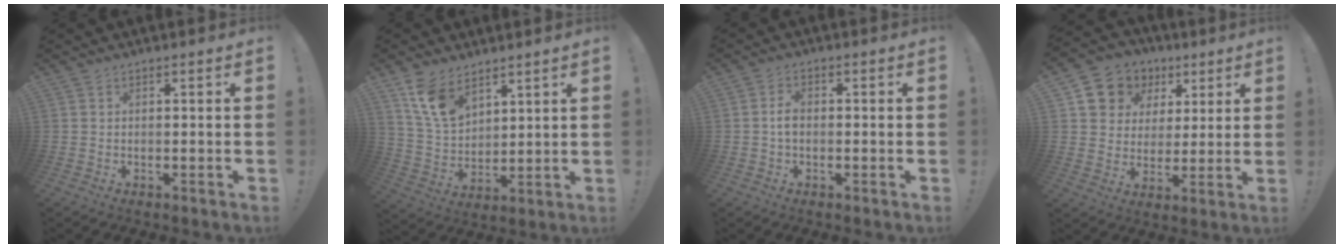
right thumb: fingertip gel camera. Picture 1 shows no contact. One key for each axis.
{"total": 11.7, "fx": 7.8, "fy": 6.6, "fz": 5.7, "tx": -0.119, "ty": -0.034, "tz": 0.158}
{"total": 3.0, "fx": -0.3, "fy": 1.9, "fz": 2.3, "tx": -0.034, "ty": 0.006, "tz": -0.007}
{"total": 10.6, "fx": 4.8, "fy": 9.1, "fz": 2.8, "tx": -0.042, "ty": -0.029, "tz": 0.098}